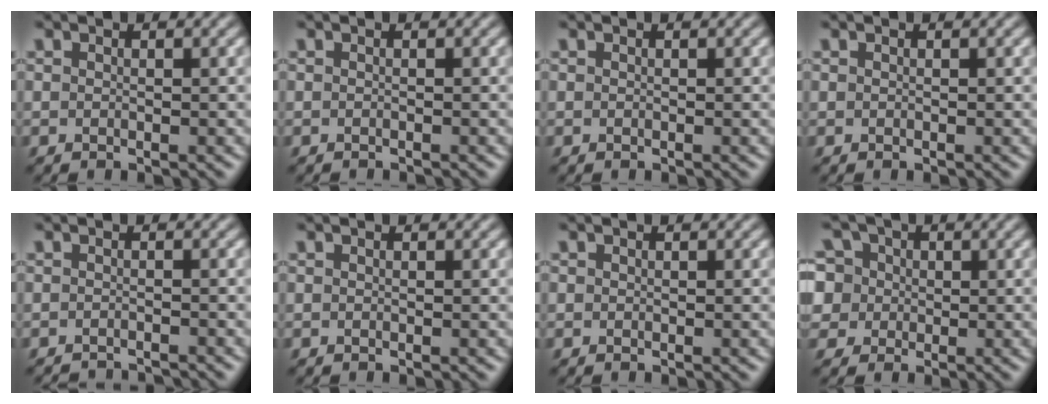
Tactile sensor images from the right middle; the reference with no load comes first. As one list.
[{"total": 0.8, "force": [-0.8, 0.1, 0.3], "torque": [0.003, -0.002, -0.013]}, {"total": 0.0}, {"total": 0.0}, {"total": 3.1, "force": [-3.0, 0.3, 0.7], "torque": [-0.008, -0.005, -0.044]}, {"total": 0.0}, {"total": 0.0}, {"total": 9.1, "force": [3.4, 7.3, 4.2], "torque": [-0.079, 0.038, 0.020]}]